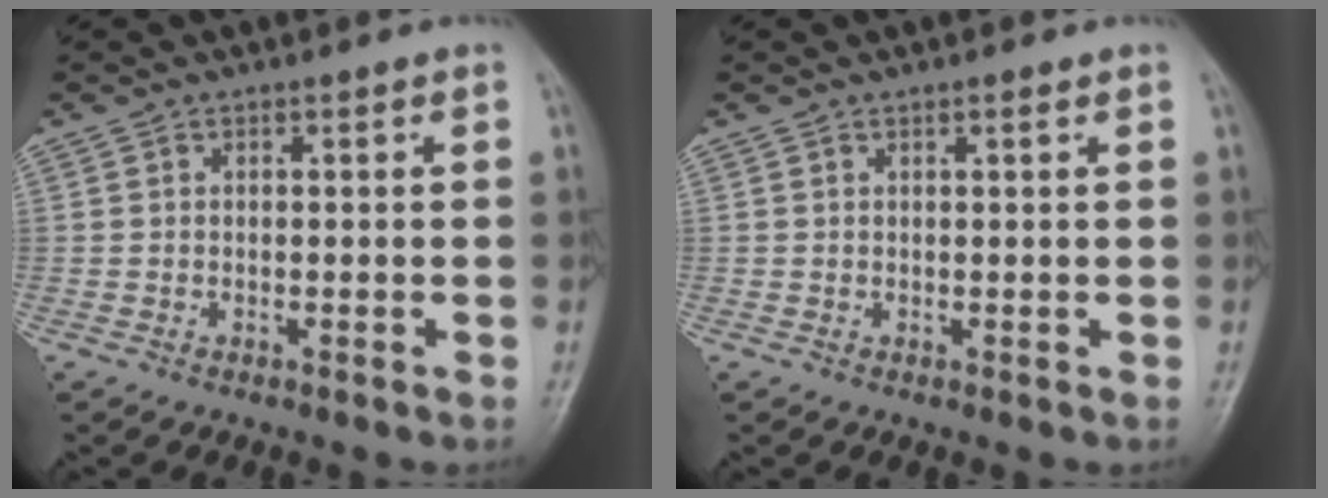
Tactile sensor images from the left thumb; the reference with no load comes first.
{"total": 0.8, "force": [0.5, 0.2, 0.6], "torque": [-0.009, -0.001, 0.007]}